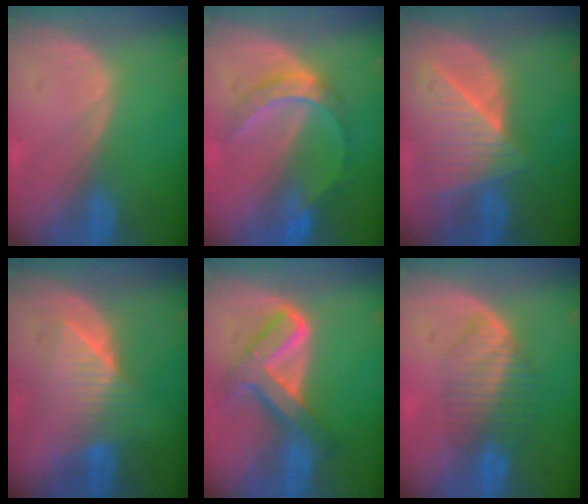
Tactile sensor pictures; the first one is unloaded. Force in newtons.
{"total": 6.1, "press": 5.7, "slide": 2.2}
{"total": 8.3, "press": 7.6, "slide": 3.5}
{"total": 6.4, "press": 6.3, "slide": 0.3}
{"total": 8.0, "press": 8.0, "slide": 0.6}
{"total": 6.7, "press": 6.0, "slide": 2.9}